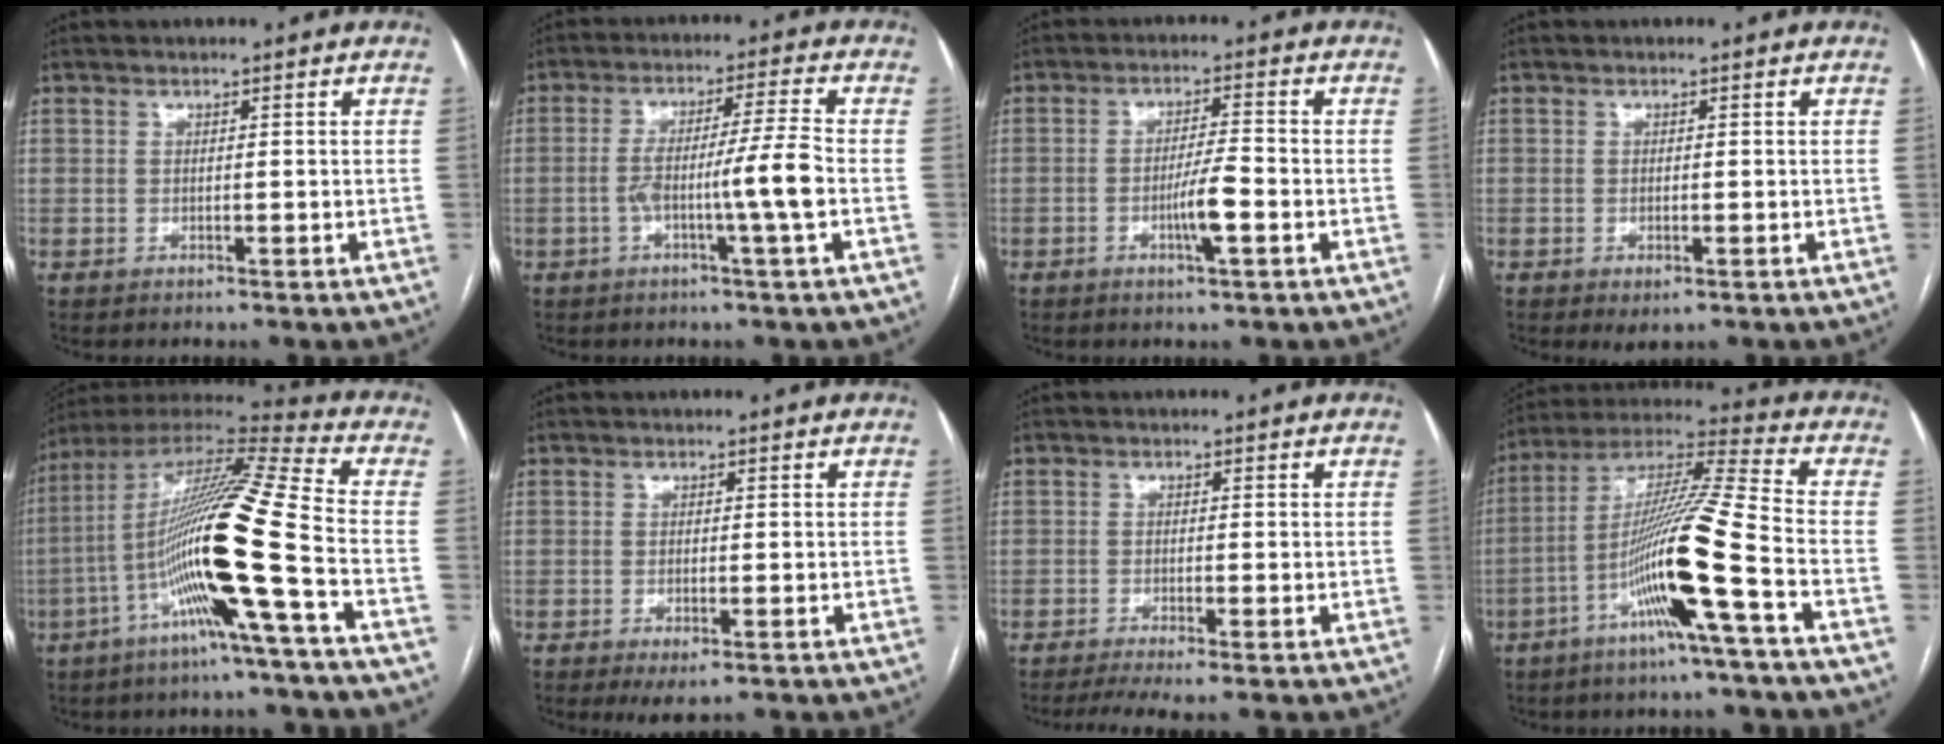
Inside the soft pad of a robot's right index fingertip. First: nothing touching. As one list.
[{"total": 8.2, "force": [-2.1, -1.1, 7.9], "torque": [-0.142, 0.007, -0.035]}, {"total": 5.2, "force": [-1.8, 0.2, 4.8], "torque": [-0.088, -0.004, -0.032]}, {"total": 1.8, "force": [-0.8, 0.7, 1.4], "torque": [-0.019, -0.003, -0.004]}, {"total": 19.7, "force": [-5.9, -1.1, 18.7], "torque": [-0.360, -0.007, -0.124]}, {"total": 2.5, "force": [-1.2, 0.7, 2.1], "torque": [-0.030, -0.005, -0.013]}, {"total": 4.5, "force": [-3.1, 0.3, 3.3], "torque": [-0.054, -0.009, -0.054]}, {"total": 15.4, "force": [-5.8, -1.7, 14.2], "torque": [-0.270, -0.002, -0.113]}]